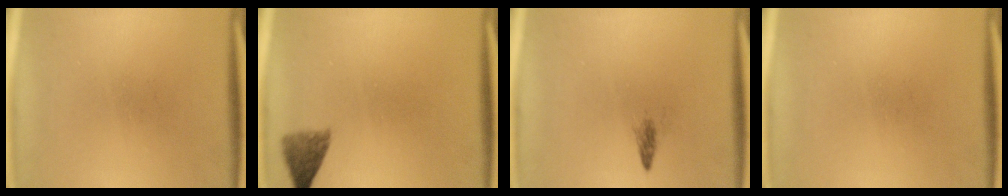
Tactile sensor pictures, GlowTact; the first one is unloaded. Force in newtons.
{"total": 3.0}
{"total": 1.0}
{"total": 0.0}